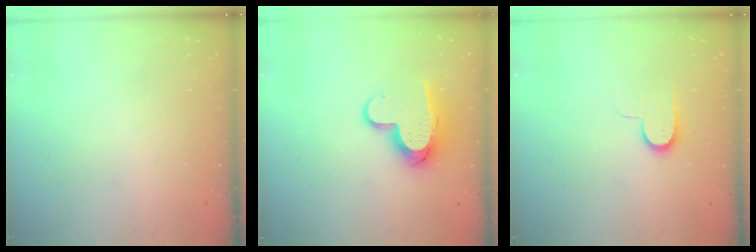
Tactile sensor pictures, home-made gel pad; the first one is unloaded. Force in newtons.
{"total": 11.9, "press": 11.8, "slide": 1.1}
{"total": 7.1, "press": 7.1, "slide": 0.7}